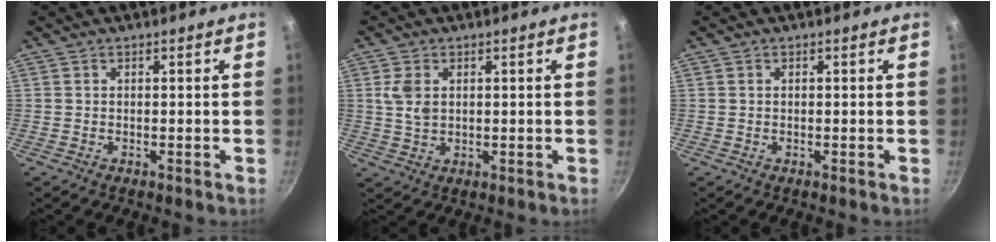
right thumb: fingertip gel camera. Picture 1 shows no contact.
{"total": 4.5, "force": [1.1, 3.1, 3.1], "torque": [-0.056, -0.002, 0.022]}
{"total": 0.0}